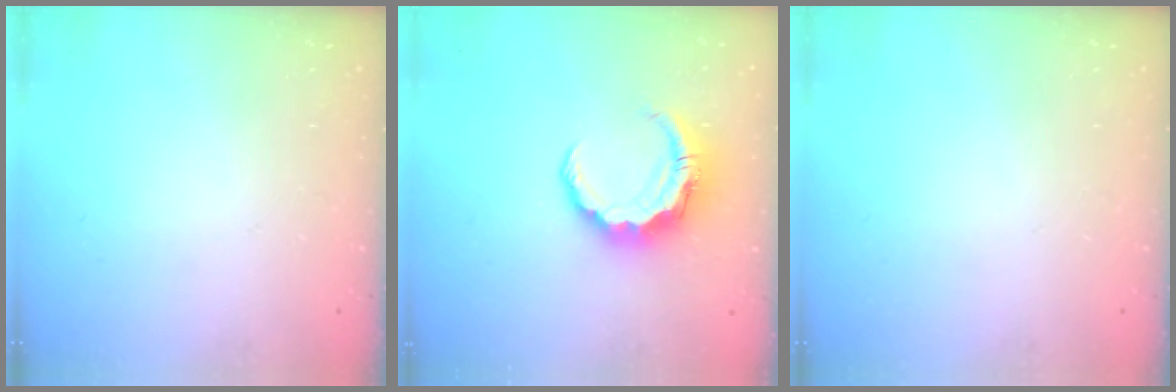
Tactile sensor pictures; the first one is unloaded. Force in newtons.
{"total": 8.4, "press": 8.3, "slide": 1.3}
{"total": 0.0}